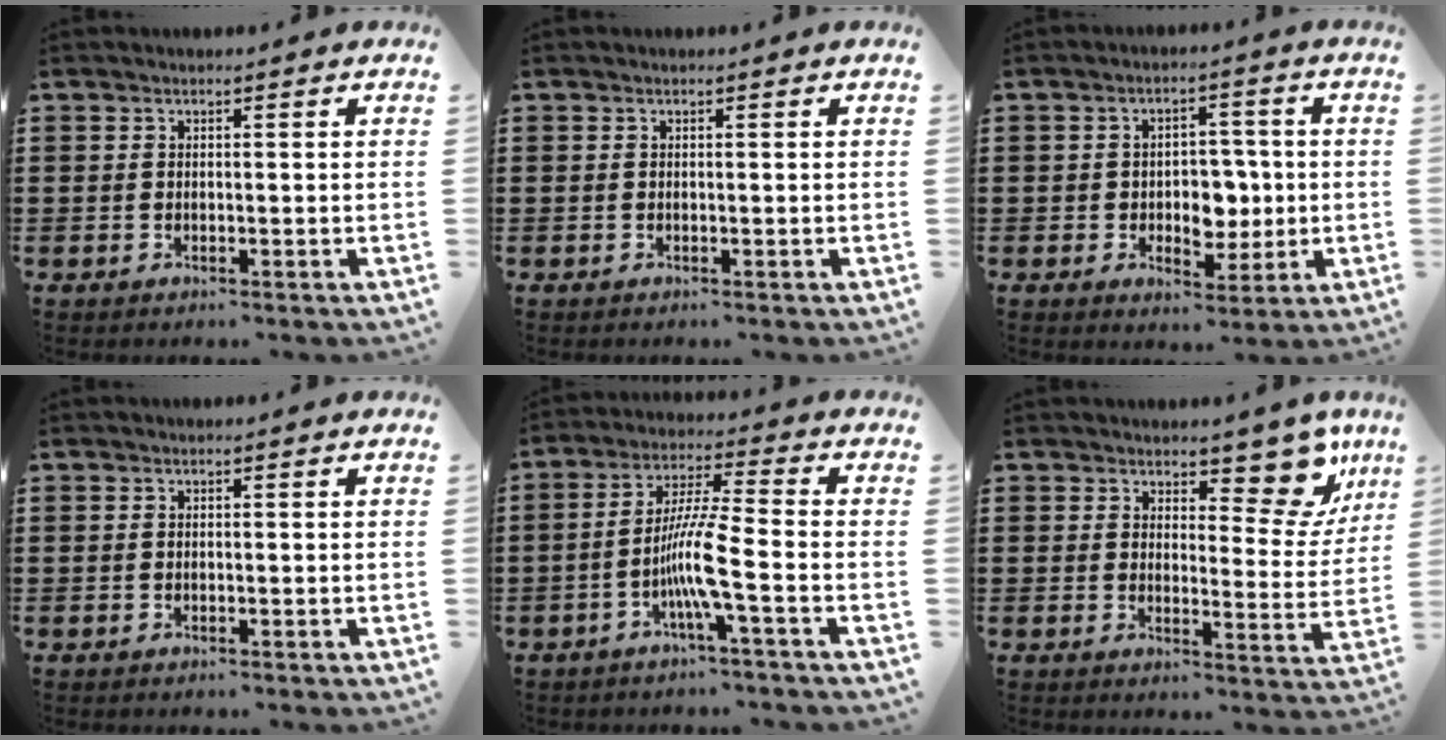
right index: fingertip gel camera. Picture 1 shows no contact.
{"total": 0.0}
{"total": 5.3, "force": [-0.2, 4.4, 3.0], "torque": [-0.047, 0.003, -0.010]}
{"total": 0.0}
{"total": 8.2, "force": [-2.9, 0.2, 7.6], "torque": [-0.157, -0.012, -0.060]}
{"total": 9.2, "force": [7.0, 3.4, 4.9], "torque": [-0.070, -0.036, 0.120]}